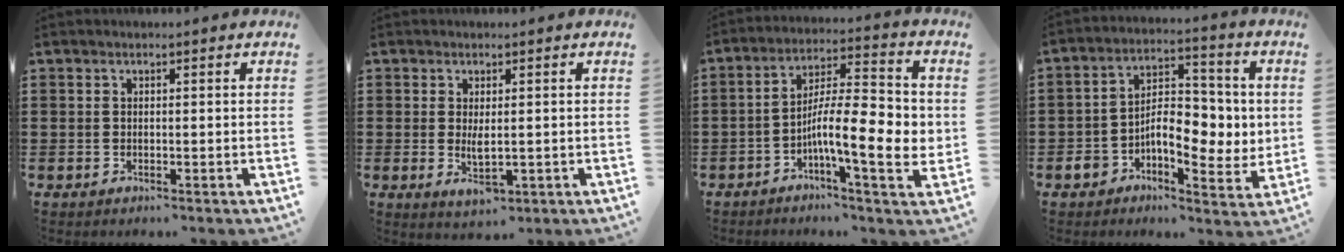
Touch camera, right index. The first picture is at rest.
{"total": 3.1, "force": [-0.1, 1.2, 2.9], "torque": [-0.055, -0.007, -0.006]}
{"total": 11.6, "force": [-2.0, 2.9, 11.0], "torque": [-0.197, -0.012, -0.038]}
{"total": 8.5, "force": [-1.4, 5.2, 6.6], "torque": [-0.100, 0.008, -0.029]}